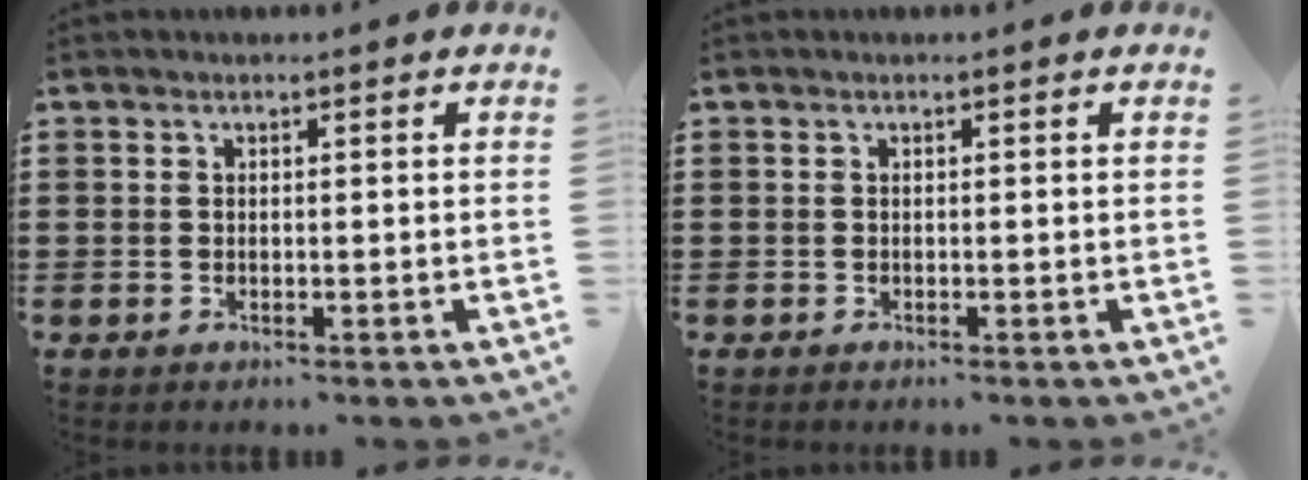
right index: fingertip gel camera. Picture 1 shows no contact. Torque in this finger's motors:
{"motor_torque": [-0.34, 0.34, 0.00, 0.02]}